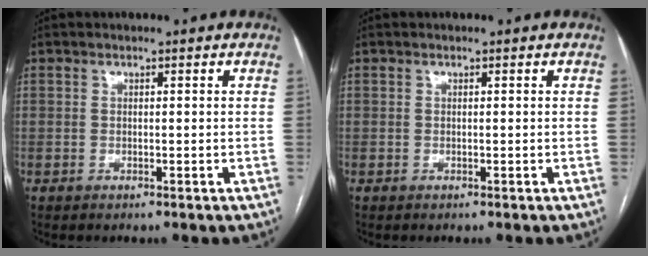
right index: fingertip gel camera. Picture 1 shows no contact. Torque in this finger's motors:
{"motor_torque": [0.00, 0.00, 0.00, 0.00]}